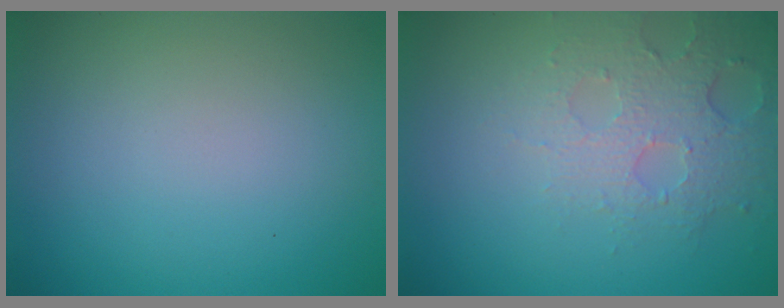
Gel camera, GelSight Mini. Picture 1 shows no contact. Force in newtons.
{"total": 3.6, "press": 3.2, "slide": 1.8}